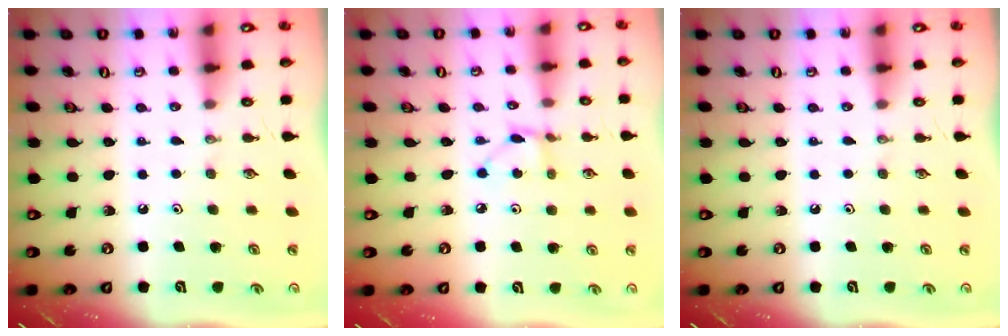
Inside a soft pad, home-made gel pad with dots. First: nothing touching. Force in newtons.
{"total": 2.8, "press": 2.8, "slide": 0.4}
{"total": 0.0}